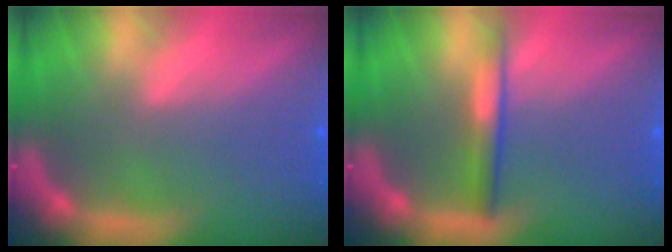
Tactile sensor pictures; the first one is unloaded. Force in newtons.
{"total": 2.5}